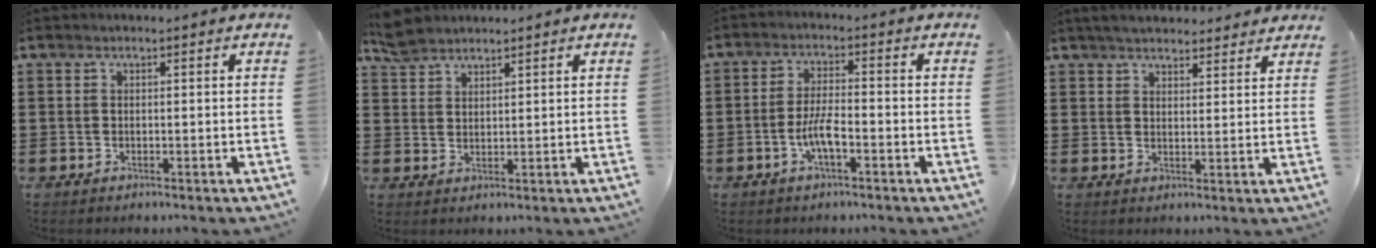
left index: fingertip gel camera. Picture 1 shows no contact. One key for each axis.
{"total": 3.5, "fx": 3.1, "fy": 1.3, "fz": 0.8, "tx": -0.026, "ty": 0.000, "tz": 0.060}
{"total": 5.1, "fx": -1.9, "fy": 1.3, "fz": 4.5, "tx": -0.104, "ty": -0.002, "tz": -0.042}
{"total": 3.6, "fx": 3.5, "fy": 0.5, "fz": 0.8, "tx": -0.024, "ty": -0.006, "tz": 0.065}